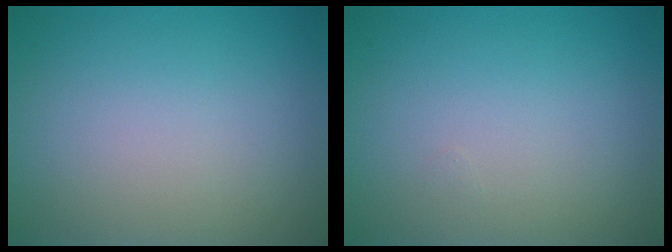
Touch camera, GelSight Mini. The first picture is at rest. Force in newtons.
{"total": 0.0}